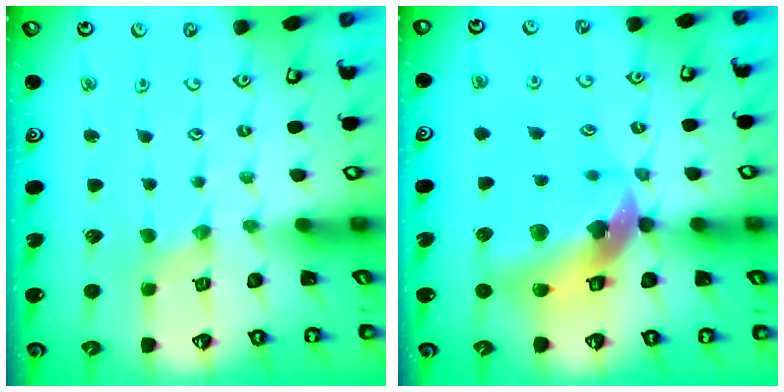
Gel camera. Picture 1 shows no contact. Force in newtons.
{"total": 15.5, "press": 15.3, "slide": 2.1}